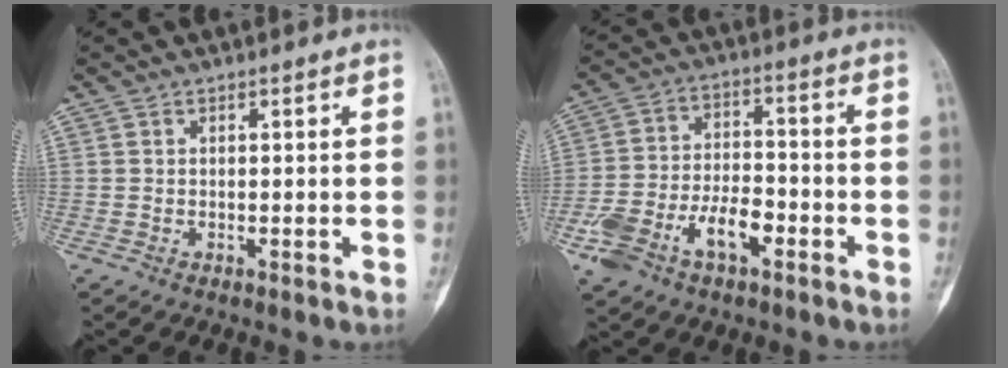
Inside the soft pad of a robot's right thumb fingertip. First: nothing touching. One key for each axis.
{"total": 12.4, "fx": -5.6, "fy": 6.5, "fz": 8.9, "tx": -0.174, "ty": 0.038, "tz": -0.097}